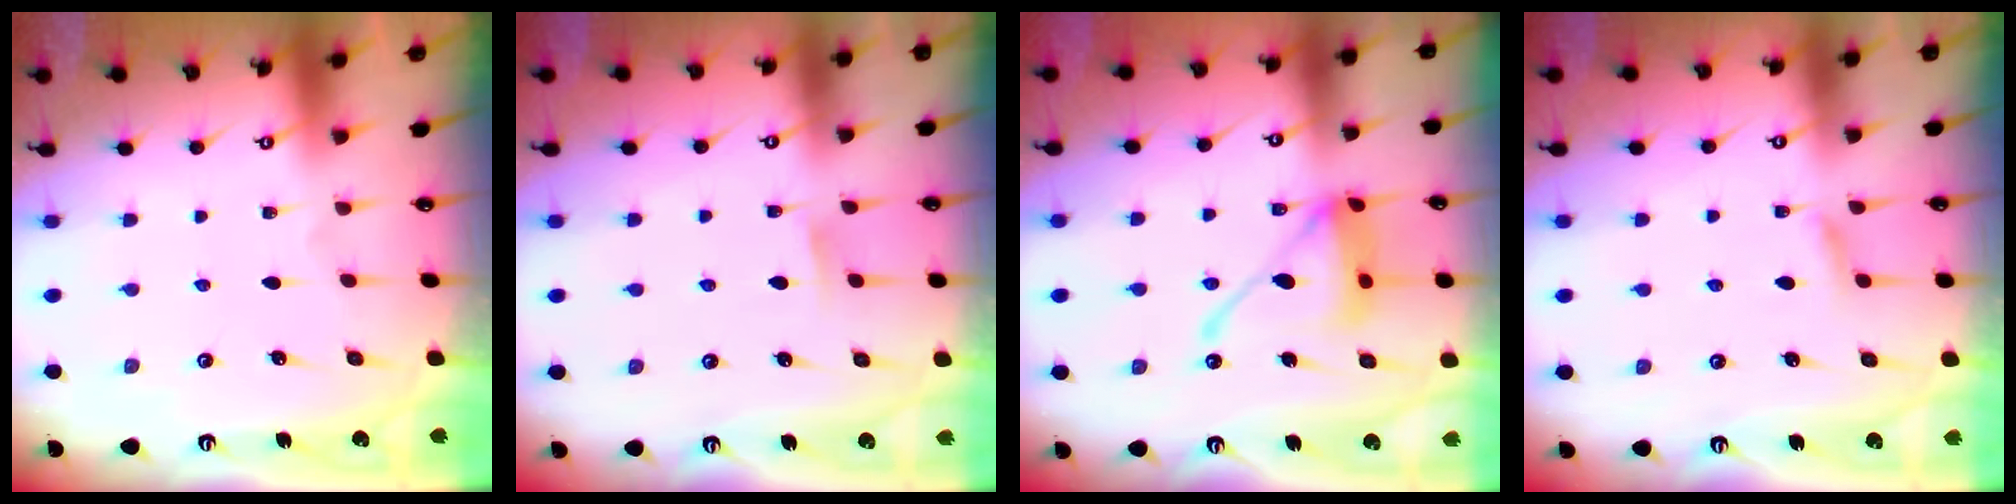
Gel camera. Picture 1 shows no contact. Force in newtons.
{"total": 3.9, "press": 3.9, "slide": 0.6}
{"total": 14.5, "press": 14.4, "slide": 1.6}
{"total": 4.3, "press": 4.3, "slide": 0.6}